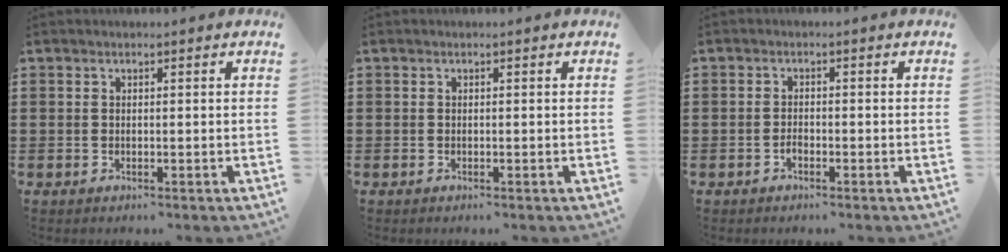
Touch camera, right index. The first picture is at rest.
{"total": 0.0}
{"total": 1.2, "force": [-0.8, 0.7, 0.6], "torque": [-0.014, -0.003, -0.015]}